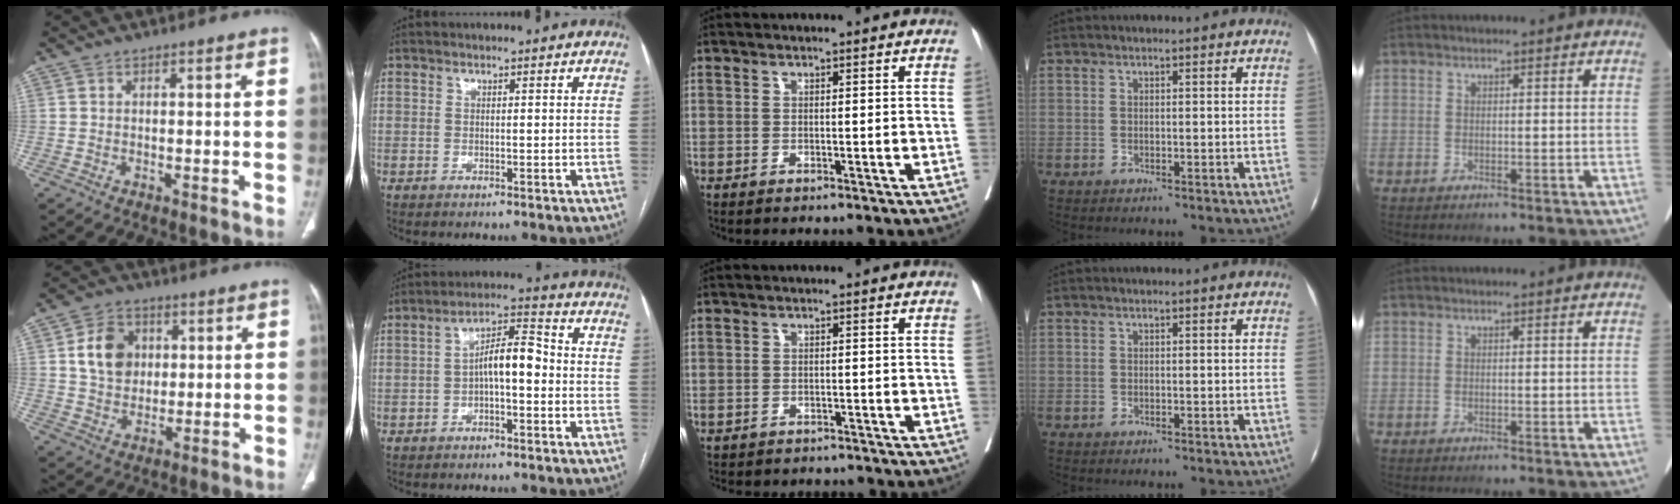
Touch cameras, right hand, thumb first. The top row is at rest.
{"thumb": {"total": 9.3, "force": [2.1, 7.4, 5.2], "torque": [-0.061, -0.003, 0.038]}, "index": {"total": 6.9, "force": [-0.9, 2.1, 6.5], "torque": [-0.112, 0.030, -0.016]}, "middle": {"total": 4.8, "force": [-4.3, 2.1, 0.5], "torque": [-0.006, 0.003, -0.052]}}